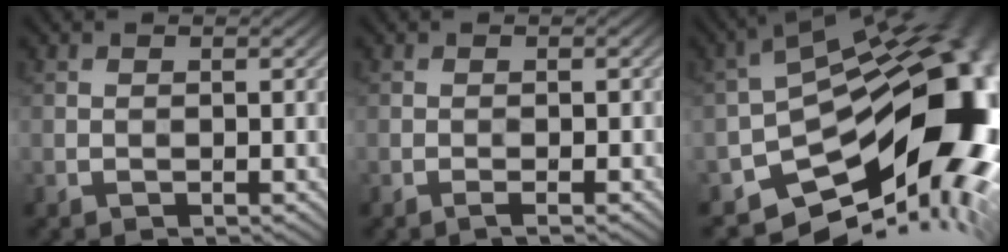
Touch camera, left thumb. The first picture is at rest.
{"total": 1.3, "force": [-0.7, 0.1, 1.0], "torque": [-0.015, 0.003, -0.013]}
{"total": 17.8, "force": [-5.1, 9.9, 13.9], "torque": [-0.185, -0.040, -0.070]}